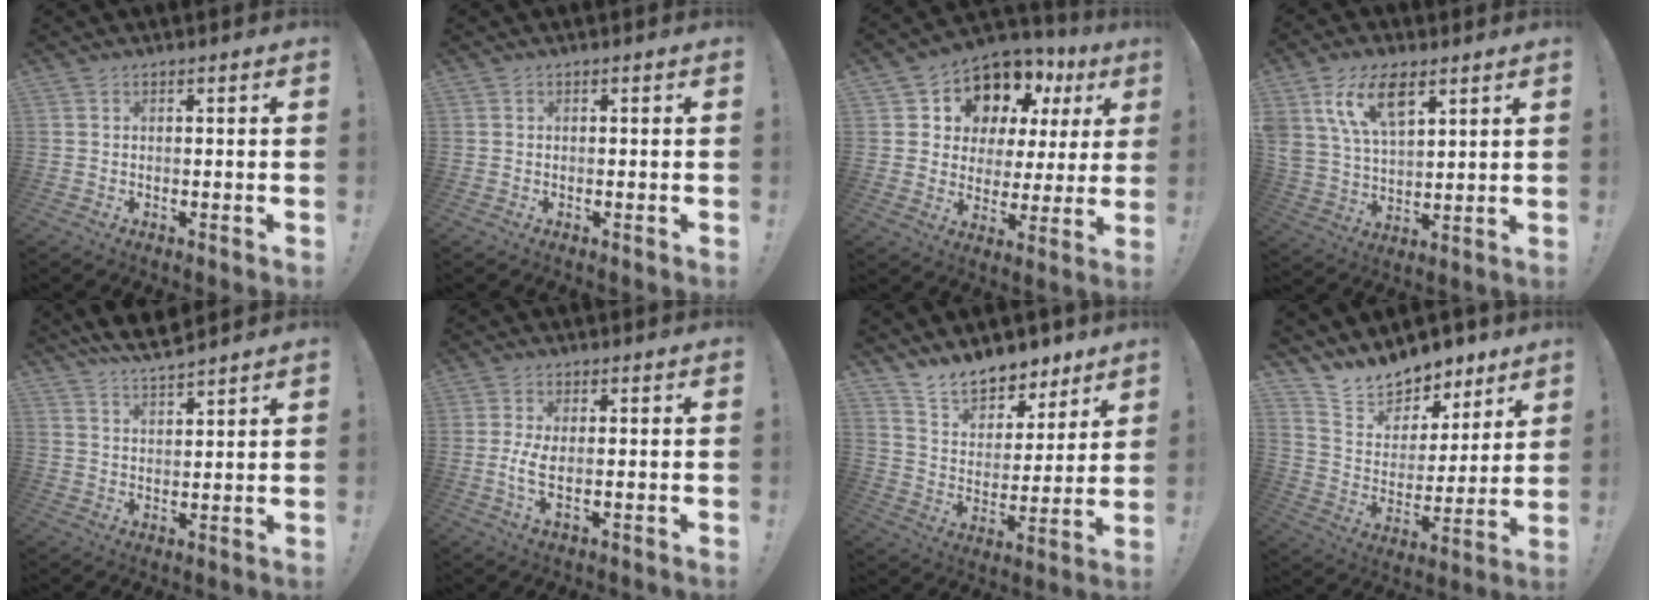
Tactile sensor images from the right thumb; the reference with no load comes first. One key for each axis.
{"total": 0.0}
{"total": 11.3, "fx": 7.8, "fy": 7.3, "fz": 3.4, "tx": -0.056, "ty": -0.074, "tz": 0.155}
{"total": 14.3, "fx": 7.7, "fy": 7.7, "fz": 9.2, "tx": -0.176, "ty": -0.024, "tz": 0.143}
{"total": 7.4, "fx": 6.7, "fy": 1.4, "fz": 2.8, "tx": -0.057, "ty": -0.041, "tz": 0.124}
{"total": 5.1, "fx": -0.5, "fy": 1.4, "fz": 4.9, "tx": -0.103, "ty": -0.016, "tz": -0.011}
{"total": 12.5, "fx": 11.2, "fy": 4.9, "fz": 2.6, "tx": -0.054, "ty": -0.089, "tz": 0.208}
{"total": 13.2, "fx": 11.8, "fy": 5.6, "fz": 1.8, "tx": -0.045, "ty": -0.096, "tz": 0.217}